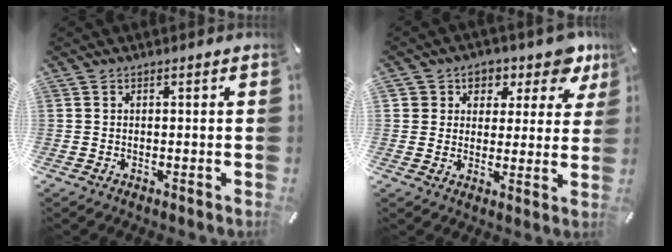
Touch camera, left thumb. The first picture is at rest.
{"total": 7.8, "force": [3.7, 6.2, 3.0], "torque": [-0.032, -0.025, 0.063]}